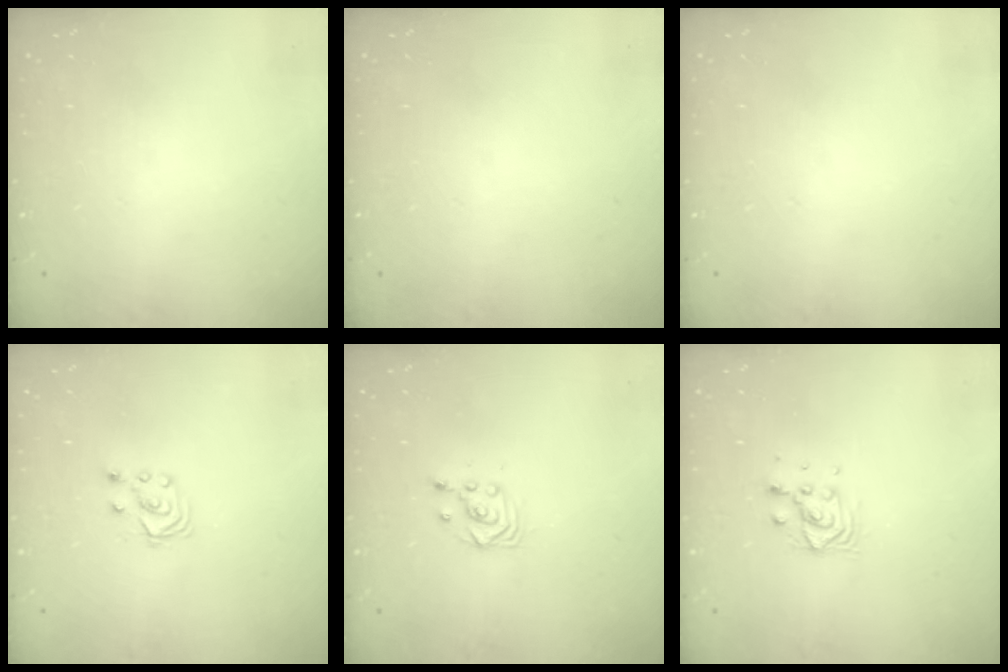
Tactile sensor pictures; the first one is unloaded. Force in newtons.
{"total": 0.0}
{"total": 0.0}
{"total": 2.8, "press": 2.7, "slide": 0.7}
{"total": 3.4, "press": 3.3, "slide": 0.3}
{"total": 6.4, "press": 6.4, "slide": 0.4}